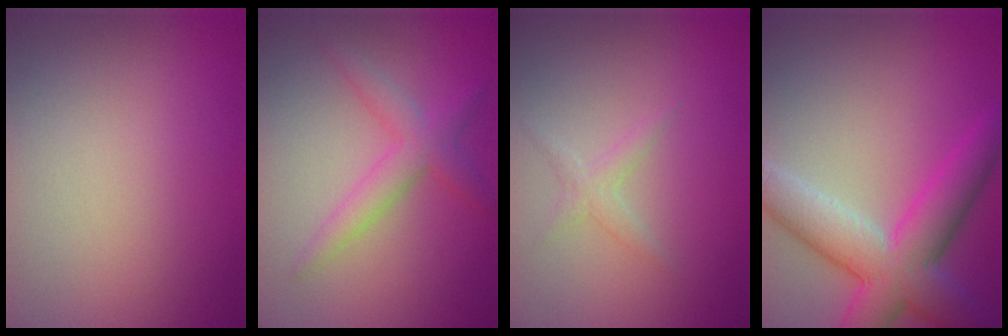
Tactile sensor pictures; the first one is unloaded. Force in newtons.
{"total": 3.1, "press": 3.1, "slide": 0.0}
{"total": 1.3, "press": 1.3, "slide": 0.1}
{"total": 8.2, "press": 8.2, "slide": 0.5}